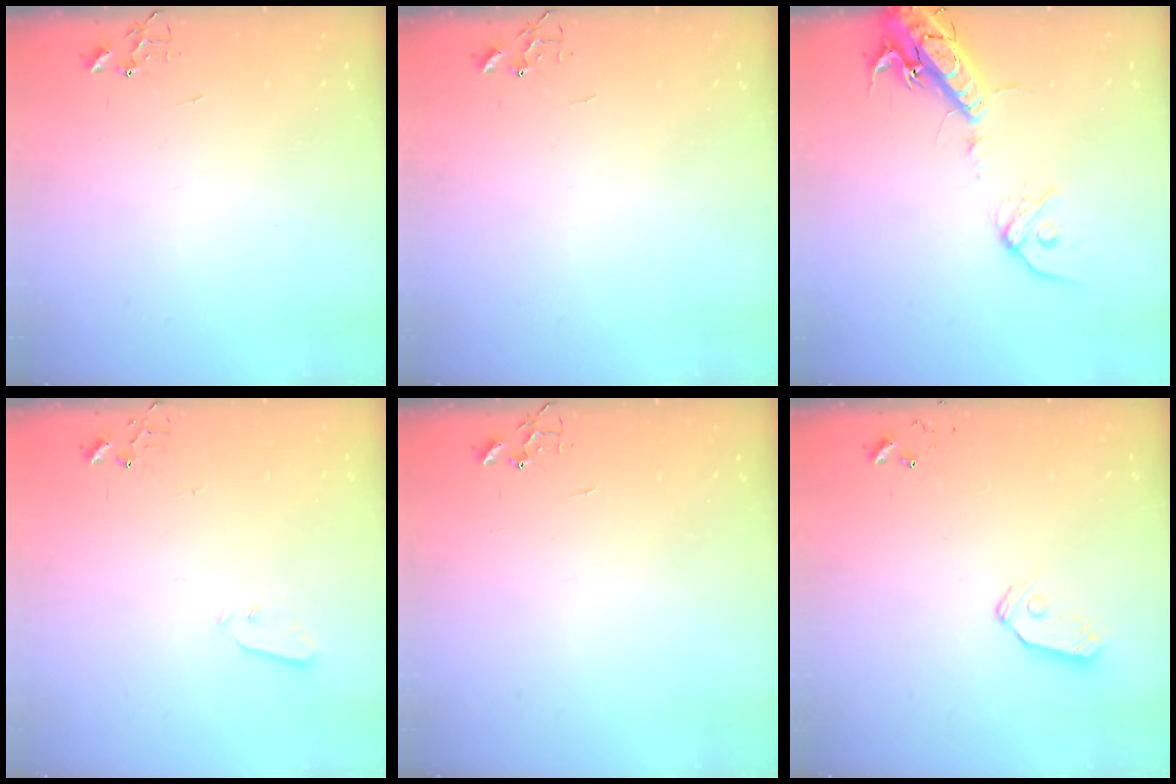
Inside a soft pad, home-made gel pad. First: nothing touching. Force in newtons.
{"total": 0.0}
{"total": 17.2, "press": 16.9, "slide": 3.1}
{"total": 3.5, "press": 3.5, "slide": 0.3}
{"total": 0.0}
{"total": 7.2, "press": 7.2, "slide": 0.3}